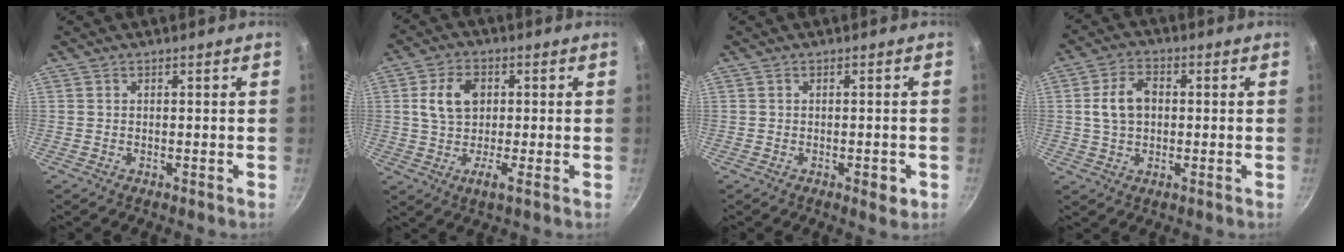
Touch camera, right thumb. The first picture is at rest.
{"total": 9.1, "force": [0.9, 5.2, 7.4], "torque": [-0.132, 0.002, 0.017]}
{"total": 2.6, "force": [-1.1, 1.1, 2.1], "torque": [-0.021, 0.000, -0.013]}
{"total": 7.5, "force": [0.7, 5.0, 5.5], "torque": [-0.095, 0.013, 0.011]}